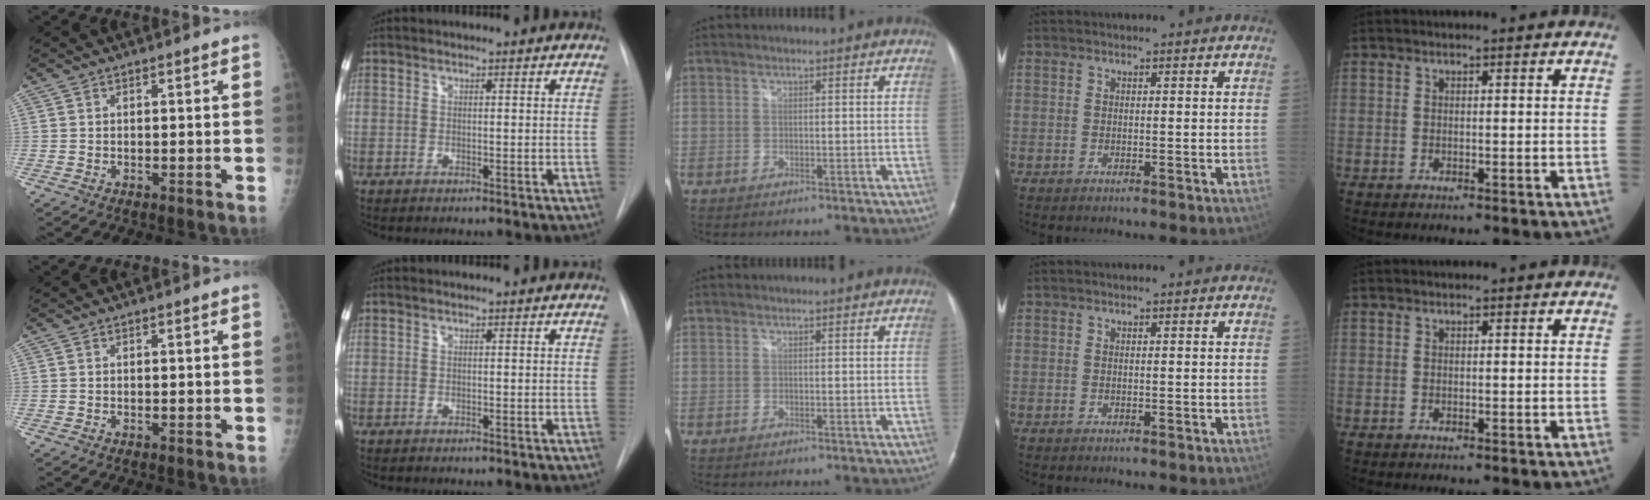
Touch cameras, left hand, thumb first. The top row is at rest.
{}